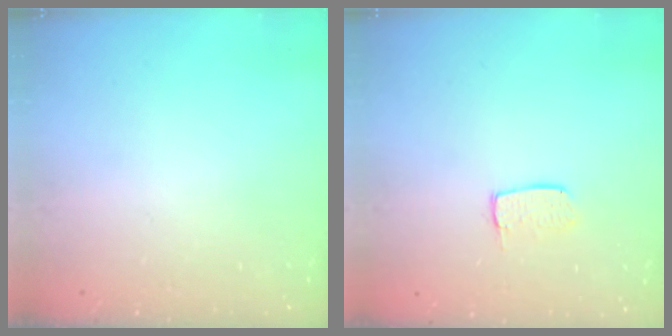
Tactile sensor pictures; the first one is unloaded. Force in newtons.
{"total": 5.2, "press": 5.1, "slide": 0.5}